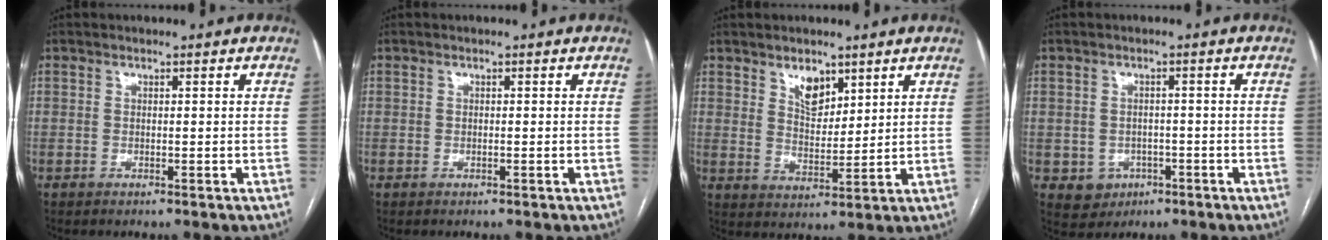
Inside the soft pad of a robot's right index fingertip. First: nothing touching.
{"total": 0.0}
{"total": 5.1, "force": [3.3, 2.6, 2.9], "torque": [-0.051, -0.005, 0.065]}
{"total": 4.1, "force": [-1.5, 3.7, 1.0], "torque": [-0.008, 0.005, -0.012]}